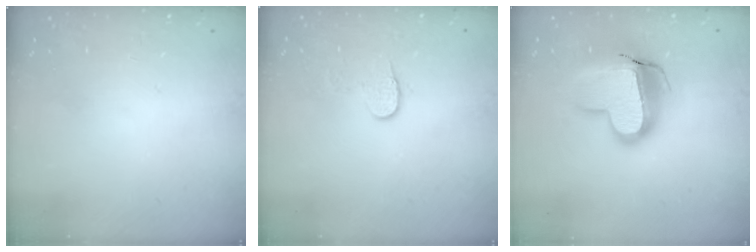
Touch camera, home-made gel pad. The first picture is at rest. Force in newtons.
{"total": 6.3, "press": 6.3, "slide": 0.4}
{"total": 17.3, "press": 17.2, "slide": 1.3}